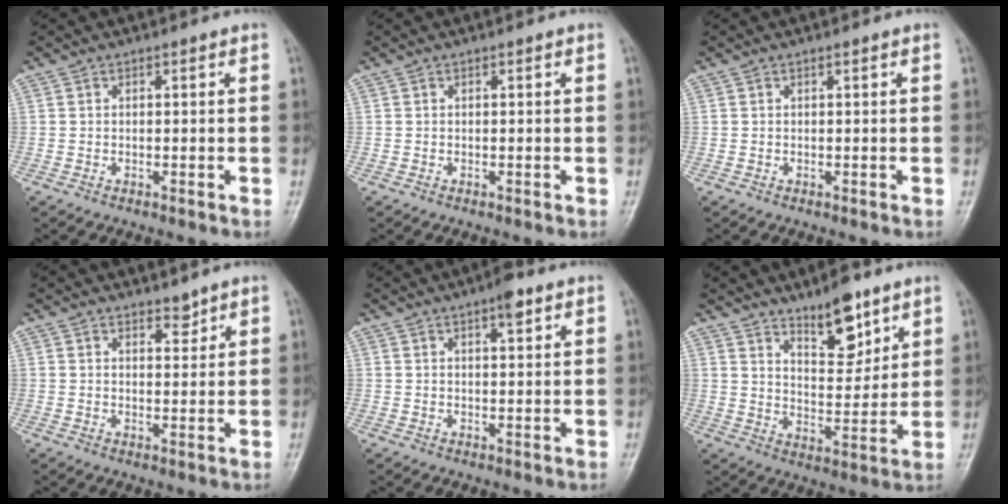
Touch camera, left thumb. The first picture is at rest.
{"total": 0.0}
{"total": 0.0}
{"total": 2.3, "force": [2.0, 0.9, 0.7], "torque": [0.002, -0.016, 0.031]}
{"total": 3.6, "force": [2.1, 1.1, 2.7], "torque": [-0.034, -0.007, 0.029]}
{"total": 9.8, "force": [6.8, 3.8, 6.0], "torque": [-0.068, -0.053, 0.114]}